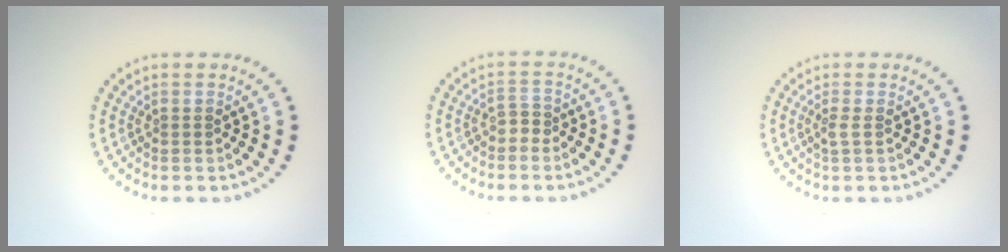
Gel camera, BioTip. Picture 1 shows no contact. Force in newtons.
{"total": 1.0, "press": 0.8, "slide": 0.5}
{"total": 0.9, "press": 0.6, "slide": 0.7}